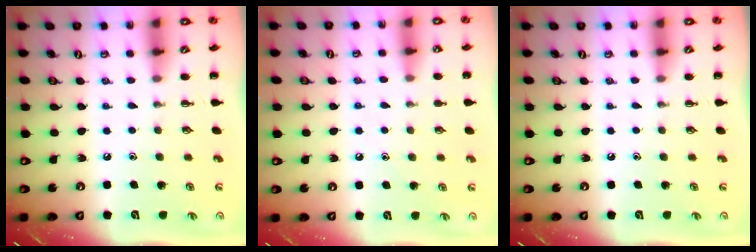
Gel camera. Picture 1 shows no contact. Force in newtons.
{"total": 6.2, "press": 5.8, "slide": 2.2}
{"total": 0.0}